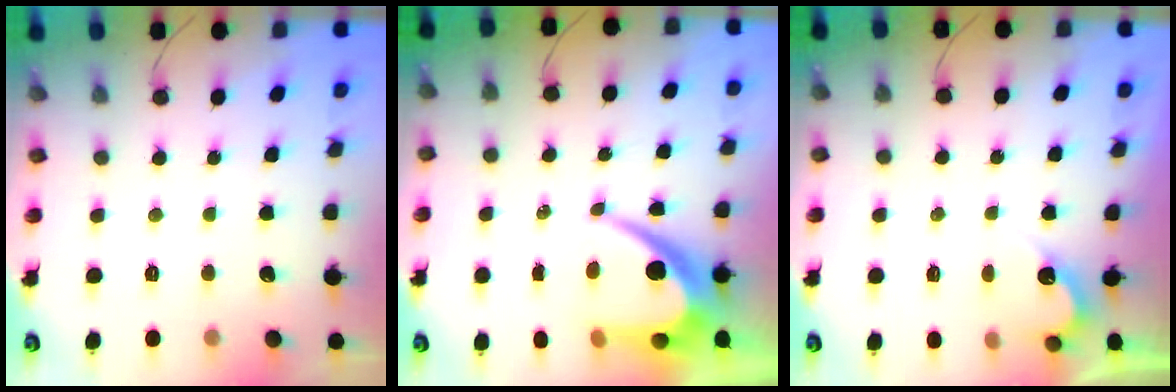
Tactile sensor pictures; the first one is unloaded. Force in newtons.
{"total": 10.1, "press": 10.1, "slide": 0.6}
{"total": 4.5, "press": 4.4, "slide": 0.4}